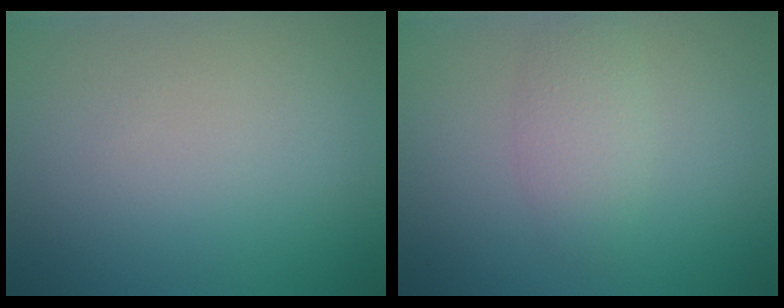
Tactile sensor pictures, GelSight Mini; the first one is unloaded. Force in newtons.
{"total": 2.5, "press": 2.5, "slide": 0.0}